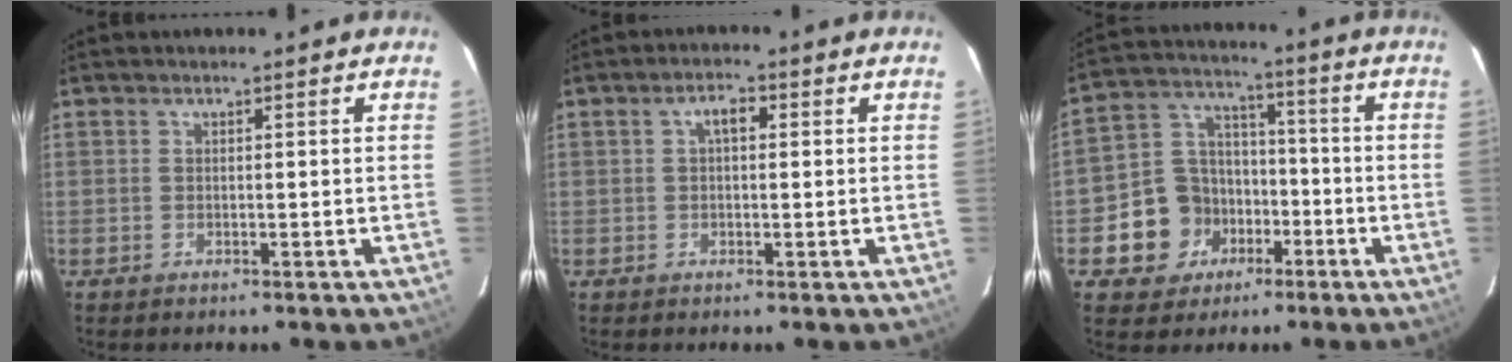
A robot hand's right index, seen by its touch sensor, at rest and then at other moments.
{"total": 2.7, "force": [0.5, 1.4, 2.2], "torque": [-0.039, 0.012, 0.007]}
{"total": 11.9, "force": [-5.0, 10.4, 3.1], "torque": [-0.088, 0.043, -0.069]}